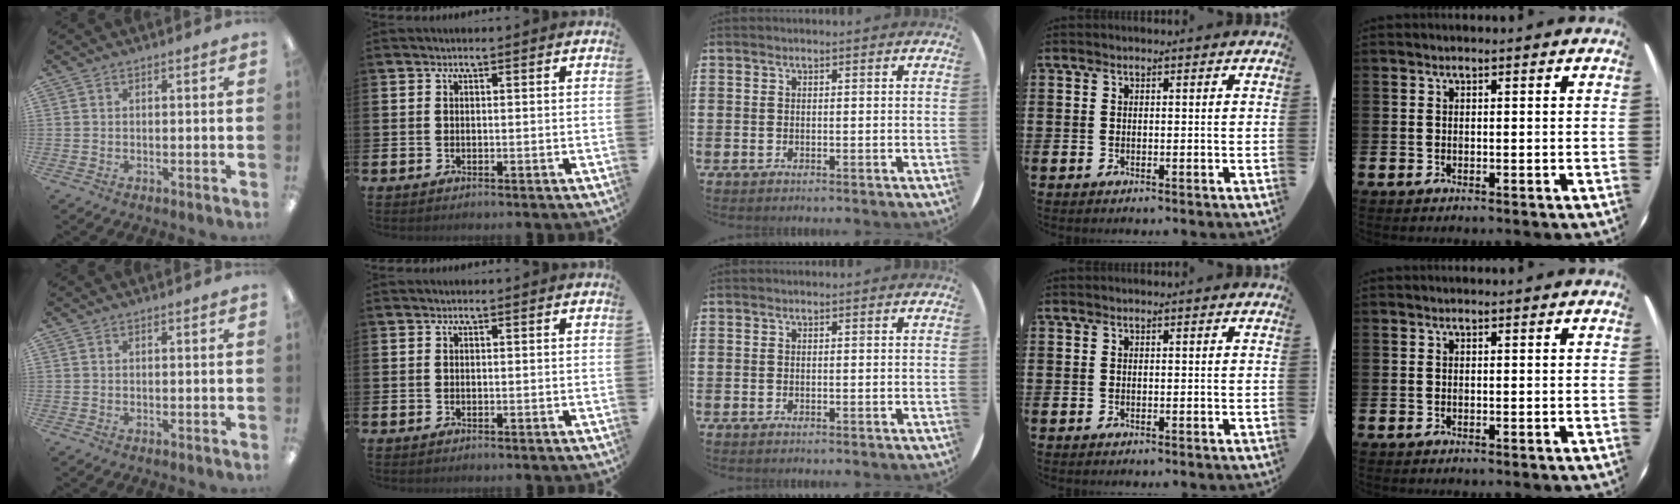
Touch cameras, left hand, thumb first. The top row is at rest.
{}